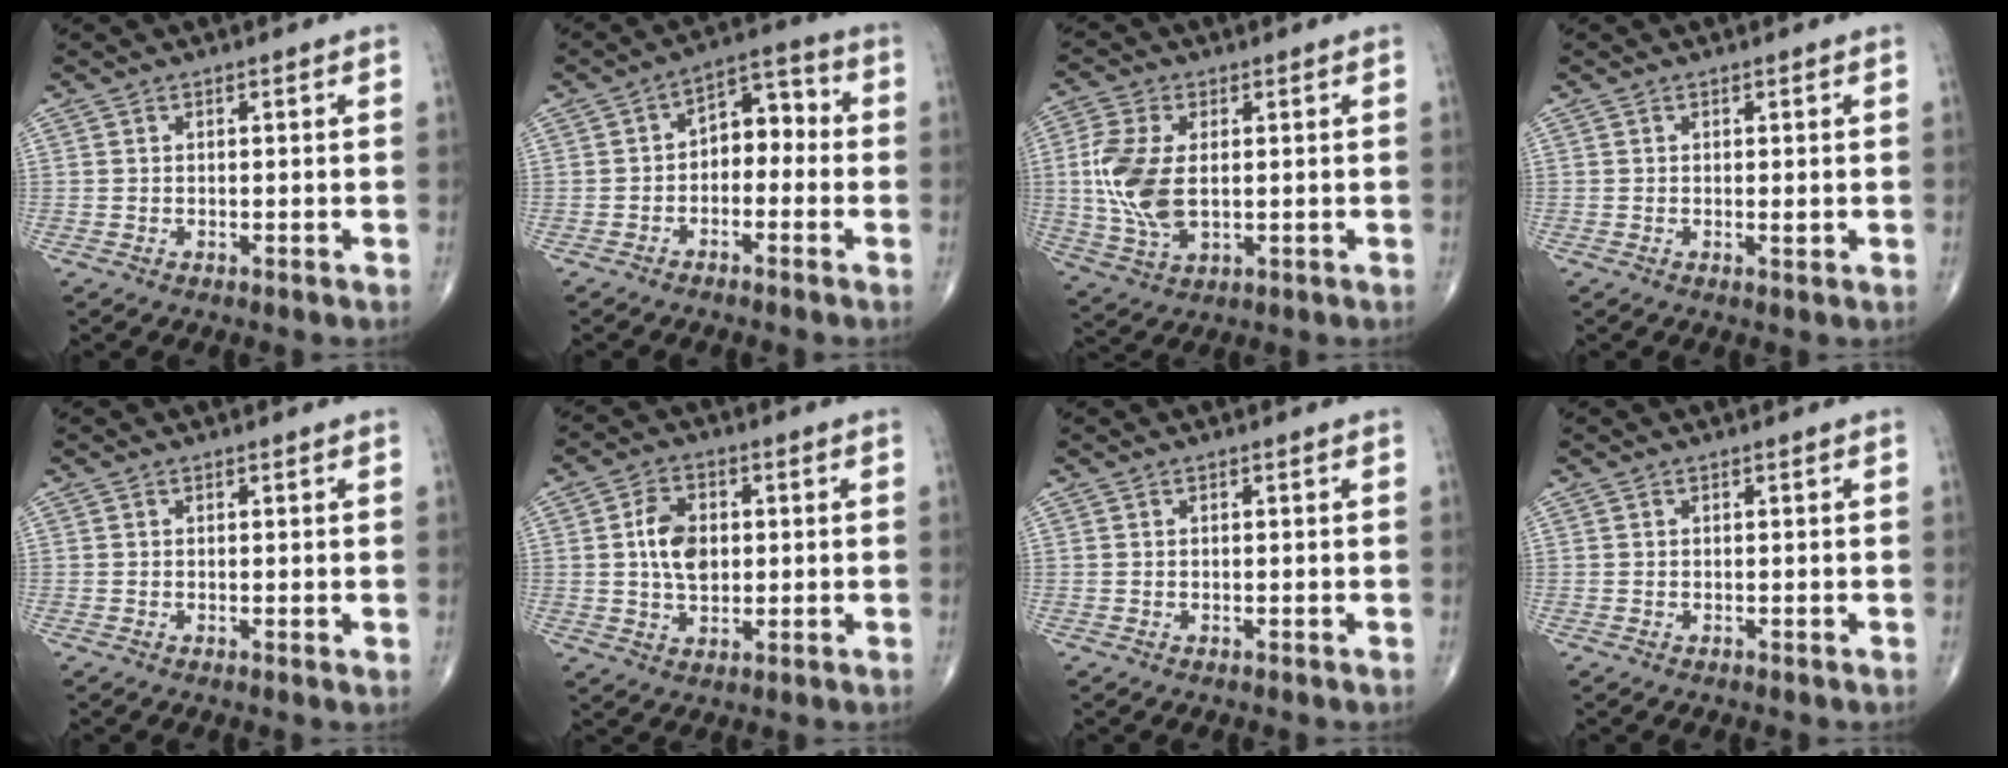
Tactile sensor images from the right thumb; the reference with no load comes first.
{"total": 7.4, "force": [-1.1, 4.9, 5.4], "torque": [-0.055, 0.043, -0.034]}
{"total": 11.6, "force": [0.6, 6.5, 9.6], "torque": [-0.217, -0.006, 0.018]}
{"total": 0.8, "force": [0.0, 0.2, 0.7], "torque": [-0.012, -0.004, -0.001]}
{"total": 0.6, "force": [0.2, 0.2, 0.5], "torque": [-0.009, -0.002, 0.000]}
{"total": 7.7, "force": [0.8, 5.0, 5.7], "torque": [-0.091, 0.002, 0.013]}
{"total": 0.0}
{"total": 0.0}